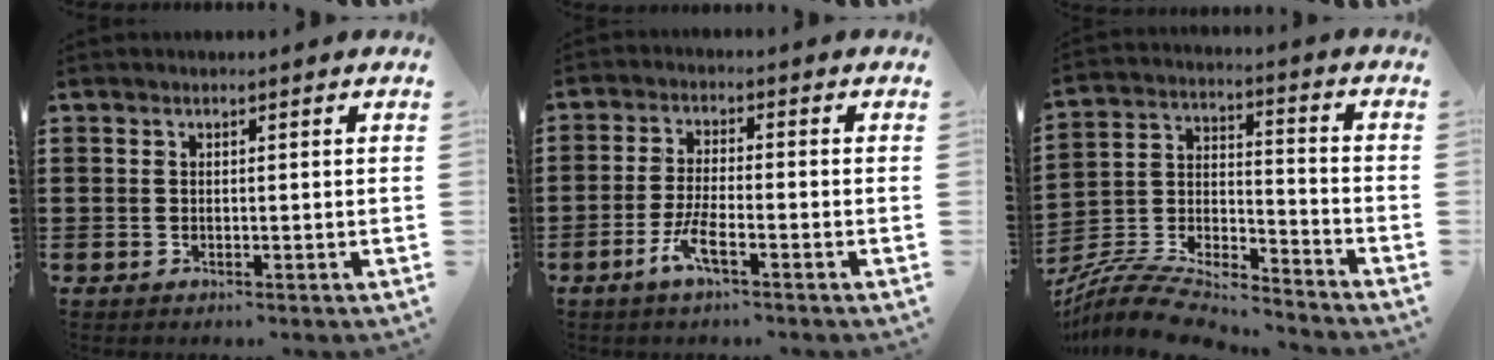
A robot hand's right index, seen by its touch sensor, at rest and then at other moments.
{"total": 4.5, "force": [-2.6, 0.6, 3.6], "torque": [-0.088, -0.010, -0.054]}
{"total": 8.1, "force": [-7.7, 1.7, 2.0], "torque": [-0.051, 0.003, -0.157]}